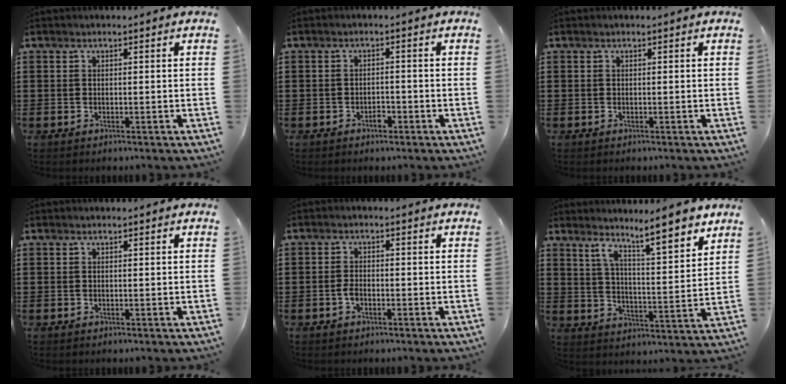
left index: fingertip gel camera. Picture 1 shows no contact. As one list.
[{"total": 1.5, "force": [-1.0, 0.8, 0.8], "torque": [-0.021, -0.001, -0.021]}, {"total": 0.0}, {"total": 0.0}, {"total": 1.8, "force": [-0.7, 0.9, 1.4], "torque": [-0.036, -0.001, -0.016]}, {"total": 7.9, "force": [6.9, 0.0, 3.9], "torque": [-0.073, -0.047, 0.113]}]